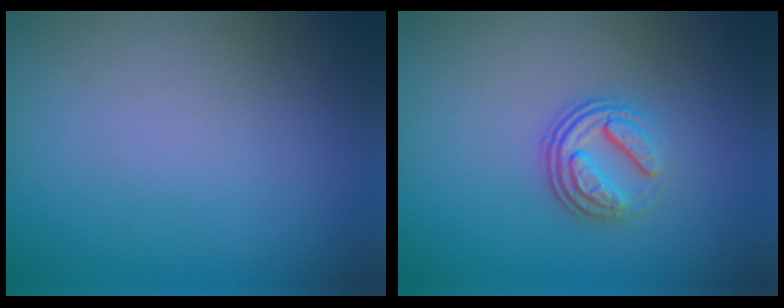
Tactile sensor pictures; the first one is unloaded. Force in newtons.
{"total": 3.5, "press": 2.4, "slide": 2.5}